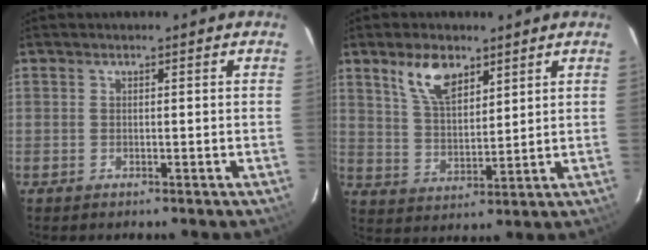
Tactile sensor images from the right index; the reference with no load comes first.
{"total": 8.7, "force": [5.3, 4.2, 5.4], "torque": [-0.100, 0.011, 0.107]}